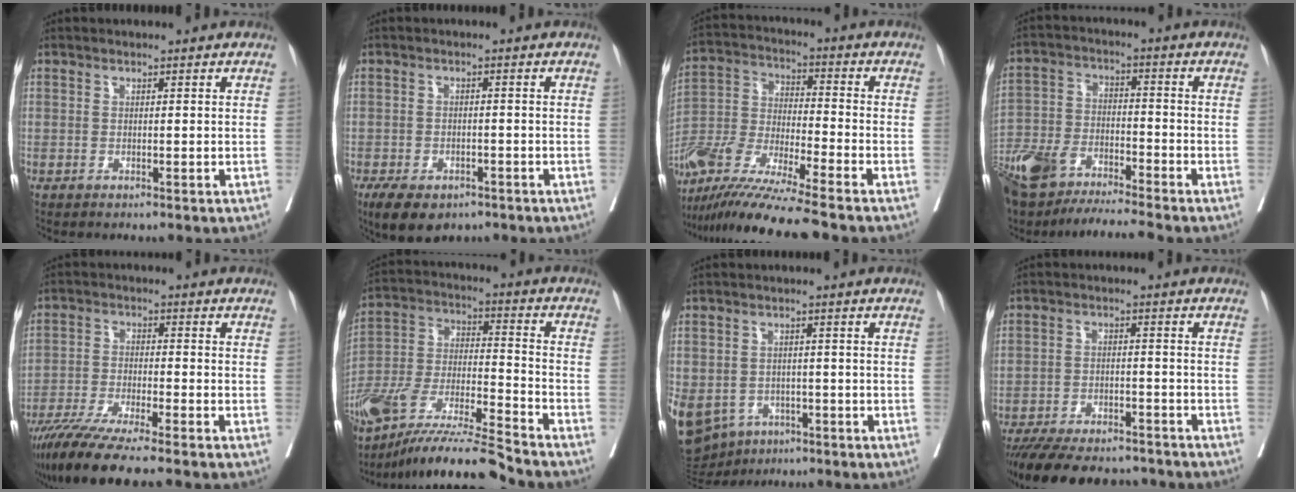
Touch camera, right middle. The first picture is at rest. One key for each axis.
{"total": 8.0, "fx": -5.5, "fy": 4.0, "fz": 4.1, "tx": -0.063, "ty": -0.005, "tz": -0.082}
{"total": 17.6, "fx": -14.7, "fy": -0.8, "fz": 9.6, "tx": -0.214, "ty": -0.035, "tz": -0.275}
{"total": 13.3, "fx": -11.2, "fy": 2.5, "fz": 6.7, "tx": -0.138, "ty": -0.003, "tz": -0.210}
{"total": 11.3, "fx": -9.2, "fy": -0.2, "fz": 6.5, "tx": -0.102, "ty": -0.031, "tz": -0.154}
{"total": 18.1, "fx": -15.0, "fy": 0.2, "fz": 10.0, "tx": -0.220, "ty": -0.017, "tz": -0.281}
{"total": 23.0, "fx": -9.6, "fy": 18.6, "fz": 9.6, "tx": -0.342, "ty": -0.016, "tz": -0.133}
{"total": 15.9, "fx": -13.9, "fy": 4.9, "fz": 6.0, "tx": -0.123, "ty": -0.007, "tz": -0.198}